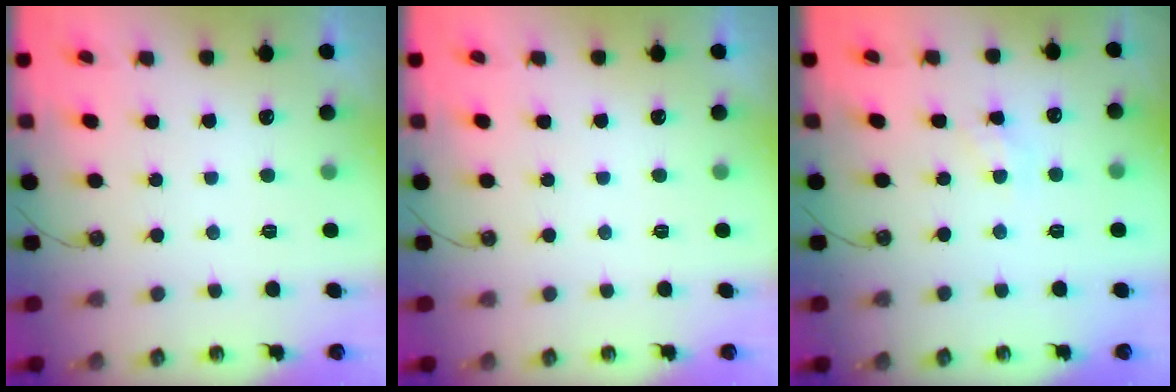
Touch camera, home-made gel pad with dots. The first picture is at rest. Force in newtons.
{"total": 0.0}
{"total": 5.5, "press": 5.4, "slide": 0.7}